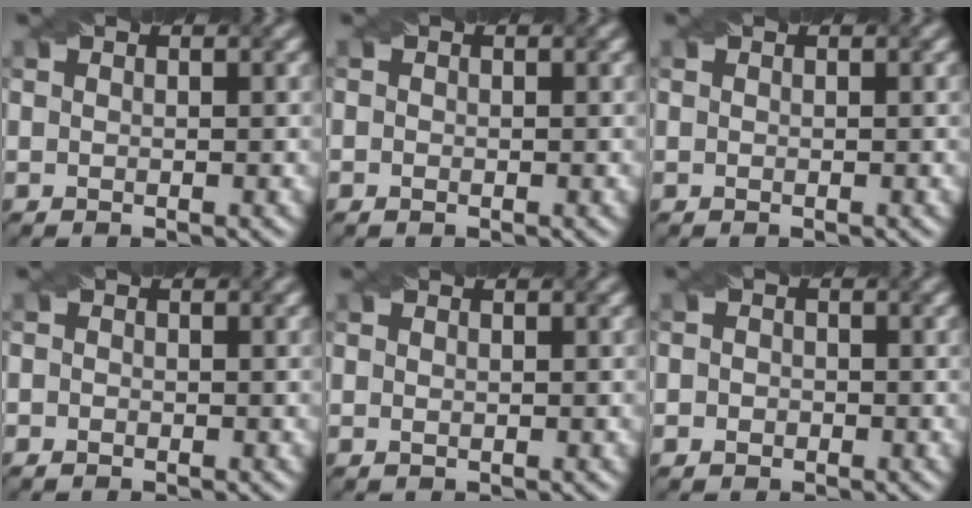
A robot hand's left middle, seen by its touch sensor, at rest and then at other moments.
{"total": 0.6, "force": [-0.2, 0.5, 0.3], "torque": [-0.006, -0.003, -0.003]}
{"total": 0.0}
{"total": 0.8, "force": [-0.5, 0.6, 0.2], "torque": [-0.003, -0.004, -0.008]}
{"total": 0.8, "force": [0.0, 0.6, 0.5], "torque": [-0.009, -0.001, 0.002]}
{"total": 1.5, "force": [-0.4, 1.4, 0.6], "torque": [0.002, -0.001, -0.010]}